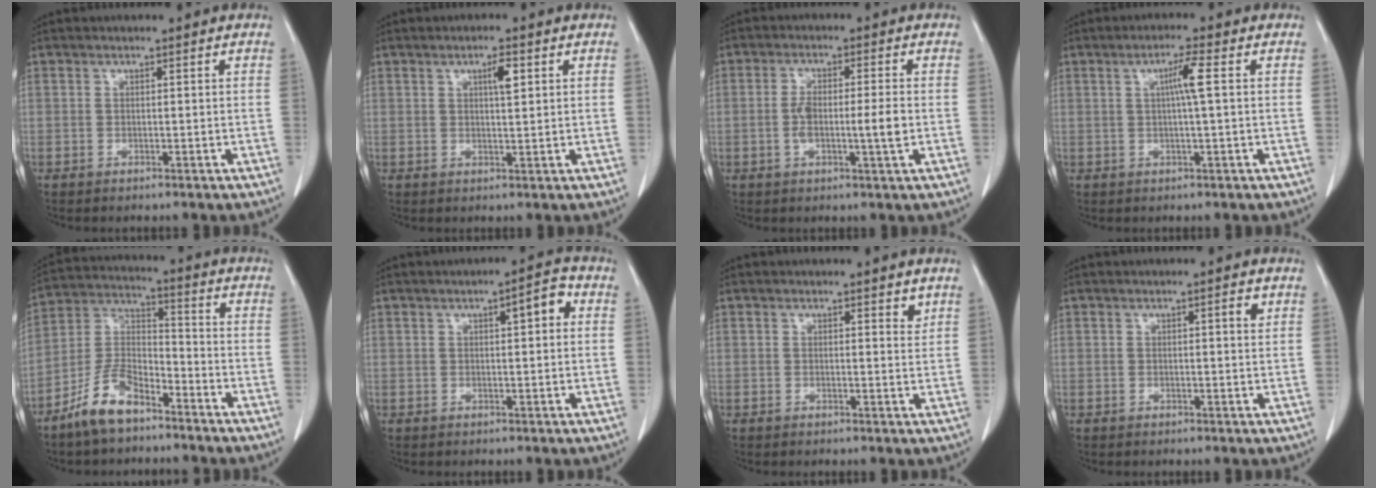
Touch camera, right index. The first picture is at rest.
{"total": 2.9, "force": [1.2, 0.5, 2.6], "torque": [-0.045, 0.000, 0.018]}
{"total": 5.9, "force": [-0.9, 0.6, 5.8], "torque": [-0.108, 0.001, -0.015]}
{"total": 3.8, "force": [0.7, -0.5, 3.7], "torque": [-0.067, 0.003, 0.011]}
{"total": 9.7, "force": [-6.9, 3.8, 5.6], "torque": [-0.124, 0.003, -0.137]}
{"total": 4.1, "force": [1.2, 0.9, 3.8], "torque": [-0.052, 0.011, 0.014]}
{"total": 1.7, "force": [1.2, 0.5, 1.0], "torque": [-0.013, -0.007, 0.014]}
{"total": 1.5, "force": [0.7, 0.2, 1.3], "torque": [-0.019, 0.000, 0.008]}